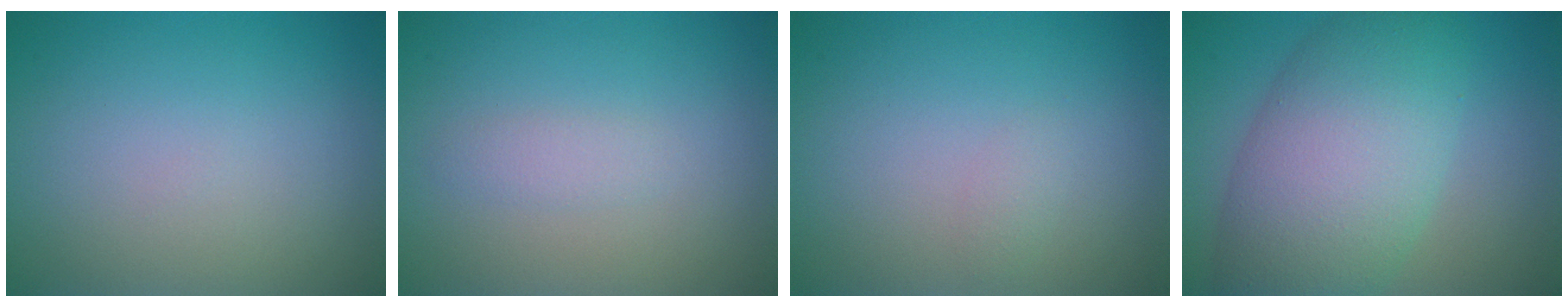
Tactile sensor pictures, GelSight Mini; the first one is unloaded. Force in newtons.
{"total": 1.1, "press": 1.1, "slide": 0.1}
{"total": 0.7, "press": 0.7, "slide": 0.1}
{"total": 10.2, "press": 10.2, "slide": 0.1}